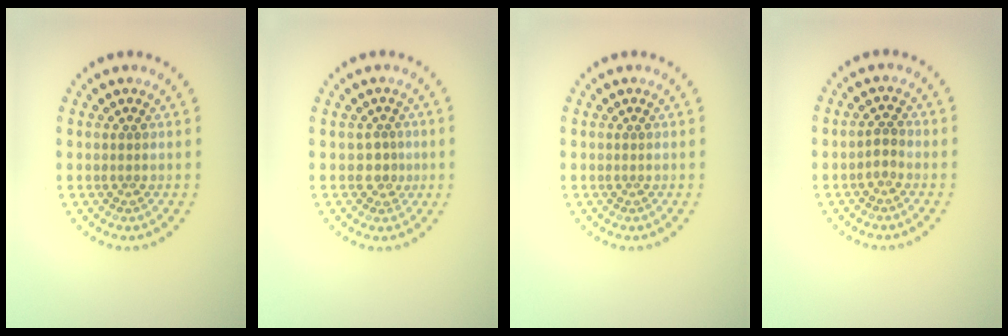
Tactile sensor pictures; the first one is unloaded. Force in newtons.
{"total": 1.7, "press": 1.2, "slide": 1.2}
{"total": 0.0}
{"total": 1.2, "press": 1.0, "slide": 0.7}